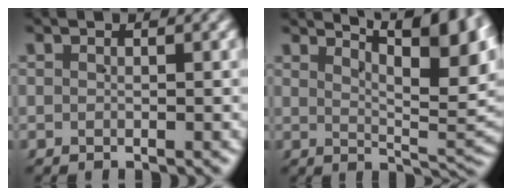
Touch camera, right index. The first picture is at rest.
{"total": 11.4, "force": [5.7, 3.5, 9.2], "torque": [-0.095, 0.018, 0.080]}